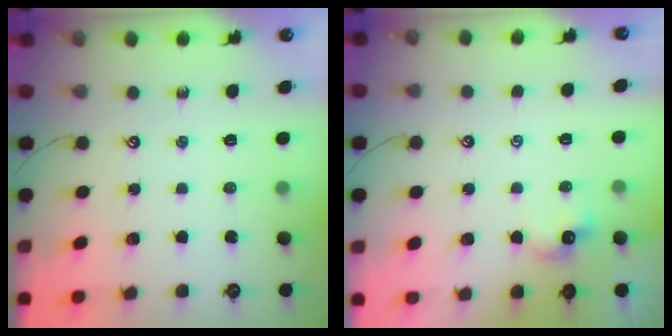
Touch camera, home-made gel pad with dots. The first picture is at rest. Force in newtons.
{"total": 2.1, "press": 2.1, "slide": 0.3}